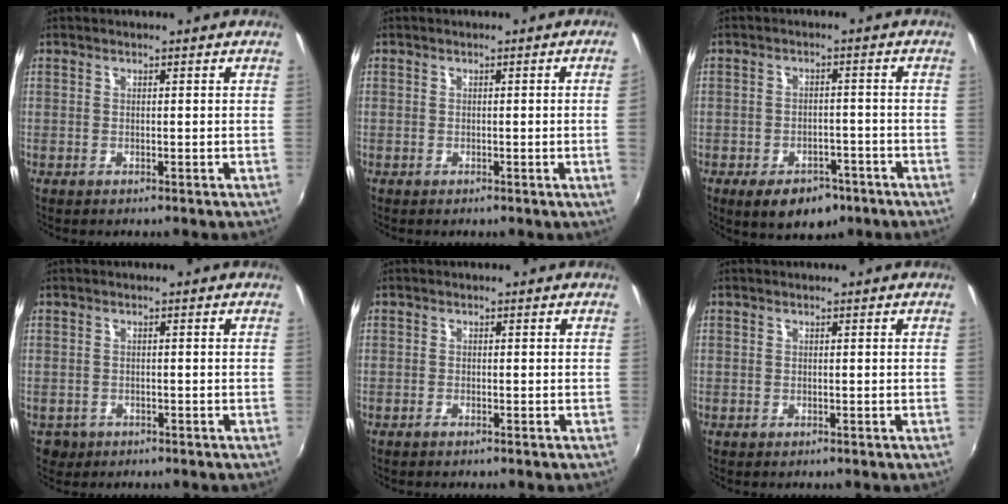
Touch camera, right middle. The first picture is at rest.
{"total": 1.5, "force": [0.0, -0.9, 1.2], "torque": [-0.014, -0.009, 0.000]}
{"total": 8.8, "force": [-5.6, 5.0, 4.5], "torque": [-0.095, -0.006, -0.072]}
{"total": 2.7, "force": [-1.2, 2.3, 0.7], "torque": [-0.020, -0.004, -0.016]}
{"total": 0.6, "force": [-0.5, 0.0, 0.2], "torque": [-0.003, -0.001, -0.013]}
{"total": 0.0}